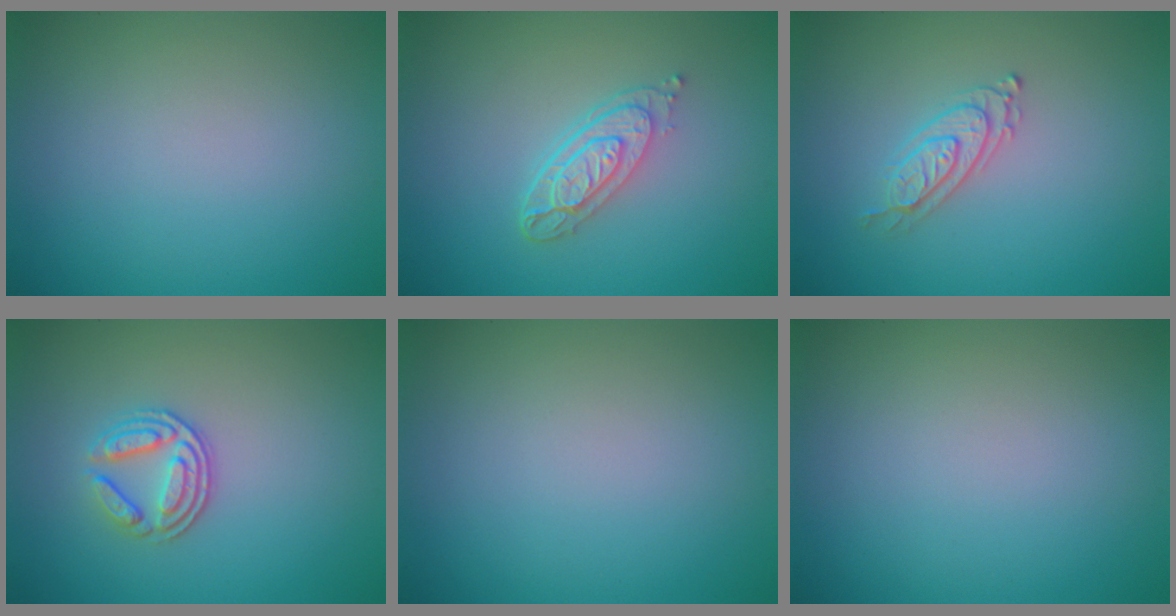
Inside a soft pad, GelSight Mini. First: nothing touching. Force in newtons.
{"total": 3.7, "press": 2.8, "slide": 2.3}
{"total": 2.3, "press": 2.1, "slide": 0.9}
{"total": 3.0, "press": 2.5, "slide": 1.6}
{"total": 0.0}
{"total": 0.0}